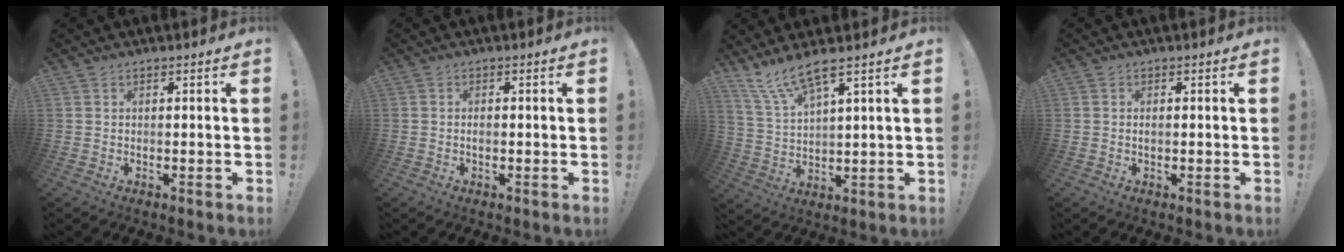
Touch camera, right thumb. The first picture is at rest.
{"total": 0.9, "force": [-0.4, 0.5, 0.6], "torque": [-0.015, 0.003, -0.007]}
{"total": 9.0, "force": [7.0, 1.4, 5.6], "torque": [-0.112, -0.033, 0.128]}
{"total": 0.6, "force": [-0.1, 0.3, 0.5], "torque": [-0.013, 0.003, -0.002]}